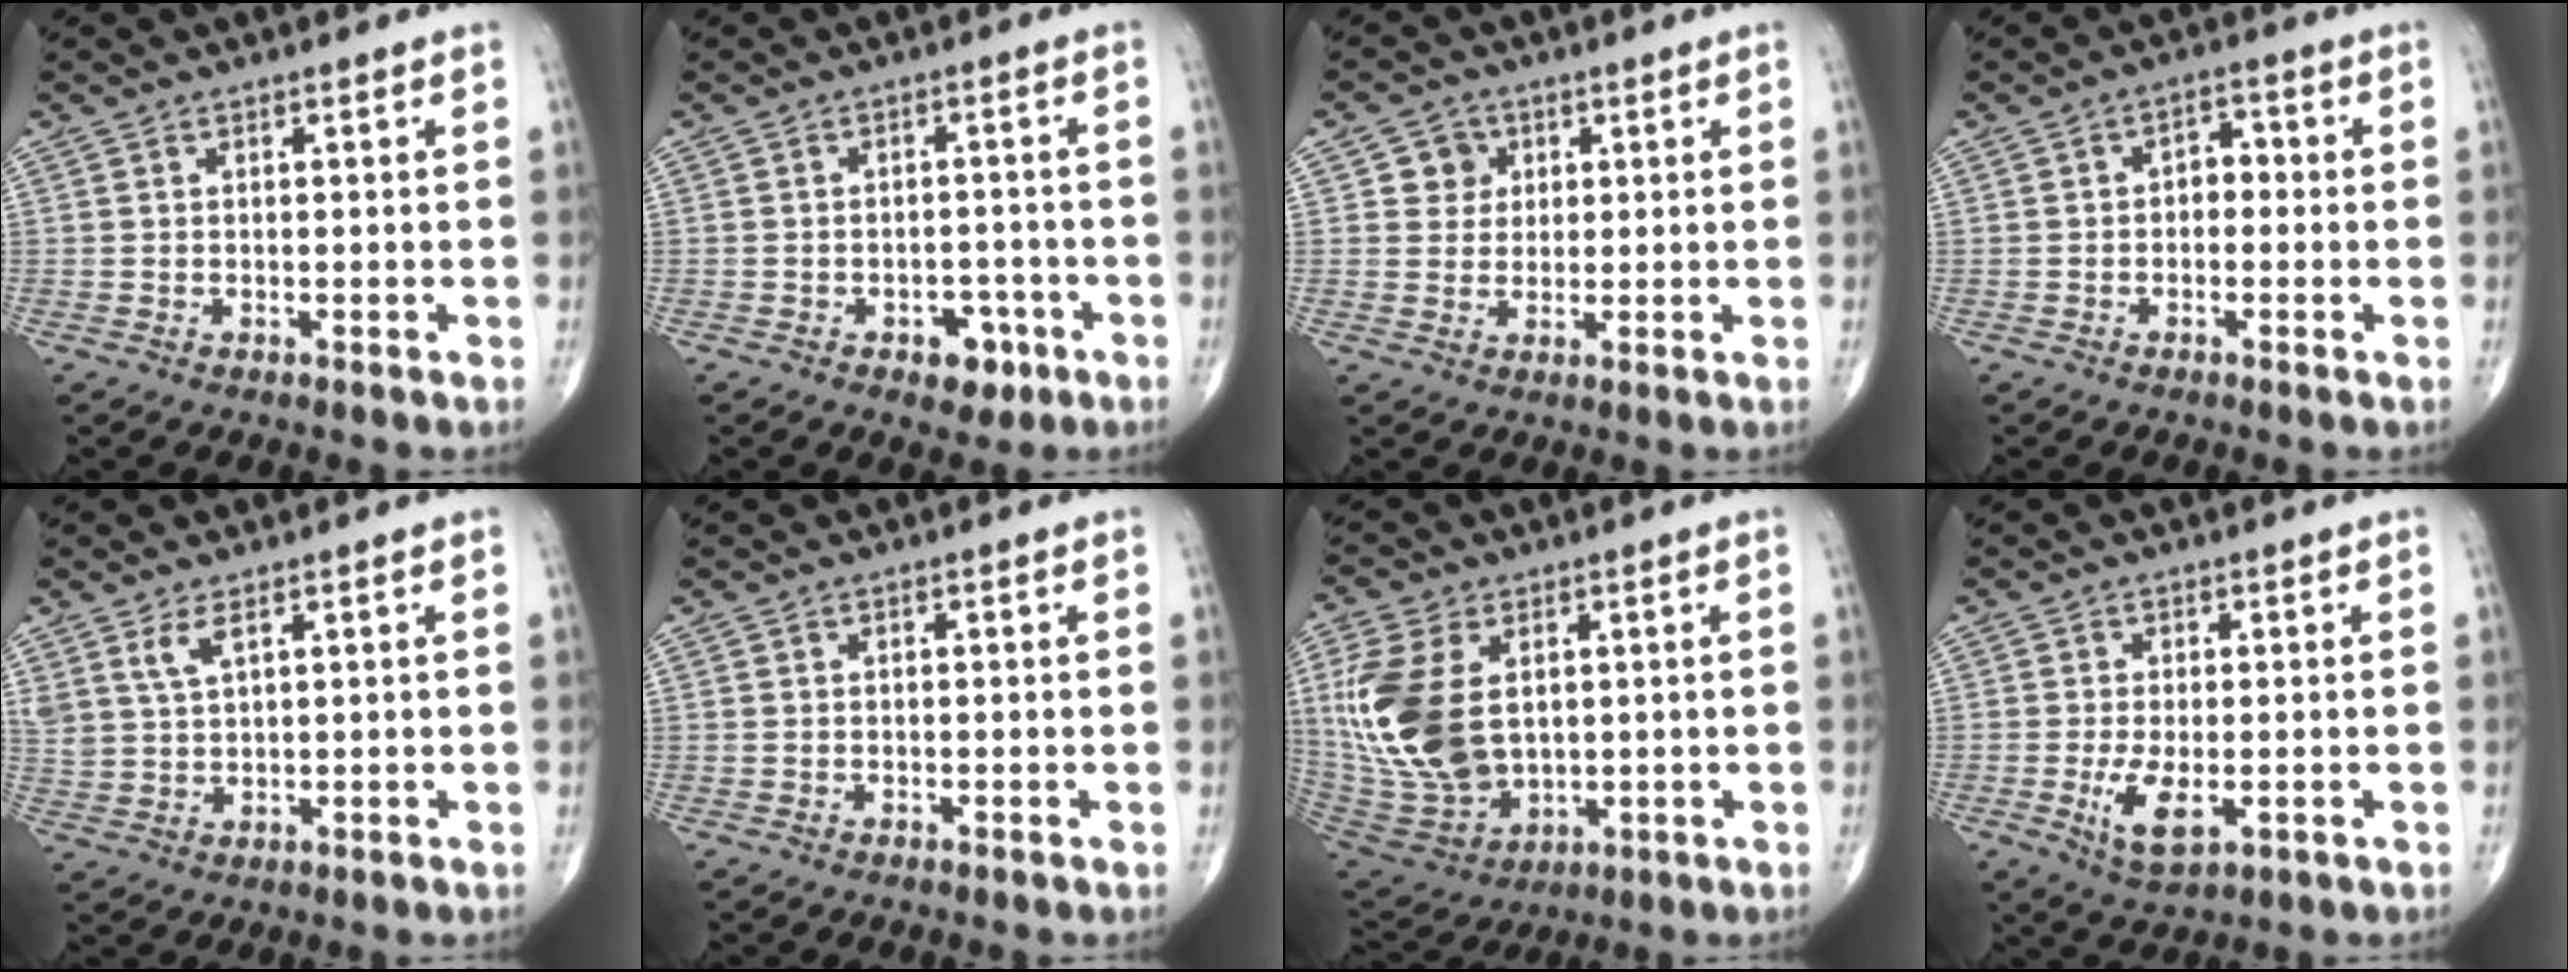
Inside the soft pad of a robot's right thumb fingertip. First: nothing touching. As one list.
[{"total": 5.3, "force": [-2.7, 3.4, 3.0], "torque": [-0.013, 0.021, -0.033]}, {"total": 4.4, "force": [1.4, 4.0, 0.9], "torque": [0.012, 0.000, 0.018]}, {"total": 3.6, "force": [-0.3, 2.5, 2.6], "torque": [-0.021, 0.016, -0.015]}, {"total": 4.1, "force": [2.5, 1.5, 2.9], "torque": [-0.061, -0.012, 0.057]}, {"total": 0.0}, {"total": 18.6, "force": [2.8, 11.7, 14.2], "torque": [-0.308, -0.020, 0.071]}, {"total": 6.0, "force": [-1.4, 2.6, 5.2], "torque": [-0.098, -0.013, -0.018]}]